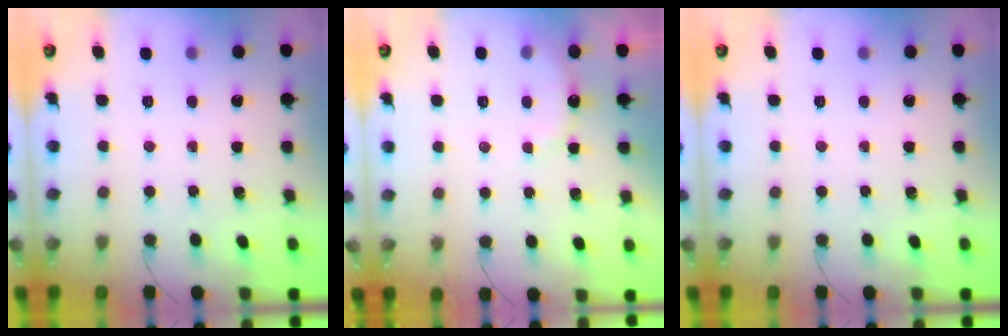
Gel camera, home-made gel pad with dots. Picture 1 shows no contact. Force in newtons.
{"total": 5.4, "press": 5.2, "slide": 1.5}
{"total": 0.0}